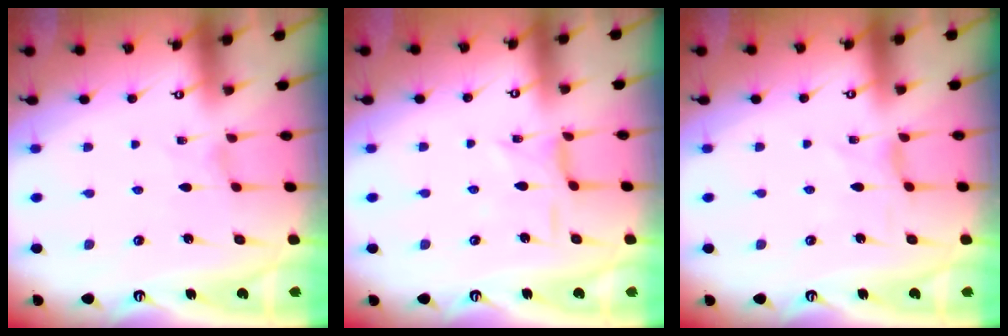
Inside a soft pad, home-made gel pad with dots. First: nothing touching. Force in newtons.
{"total": 1.7, "press": 1.7, "slide": 0.3}
{"total": 0.0}